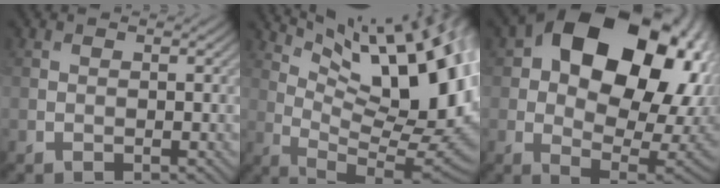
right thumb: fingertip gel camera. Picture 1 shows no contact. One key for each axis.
{"total": 16.5, "fx": 6.7, "fy": 5.3, "fz": 14.1, "tx": -0.220, "ty": 0.016, "tz": 0.122}
{"total": 20.9, "fx": 6.5, "fy": 13.5, "fz": 14.6, "tx": -0.220, "ty": 0.007, "tz": 0.122}